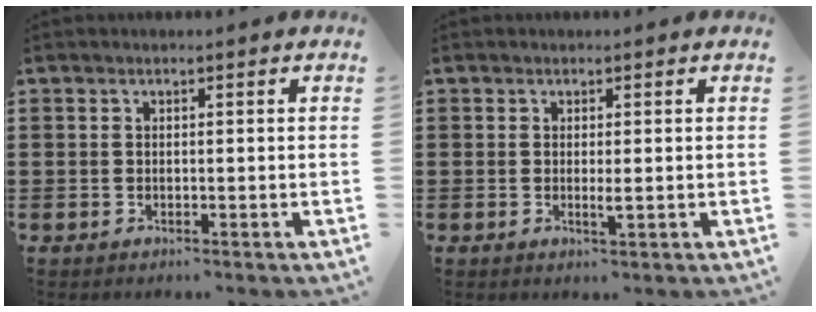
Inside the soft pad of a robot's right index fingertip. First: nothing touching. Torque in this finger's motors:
{"motor_torque": [-0.29, 0.06, 0.02, 0.01]}